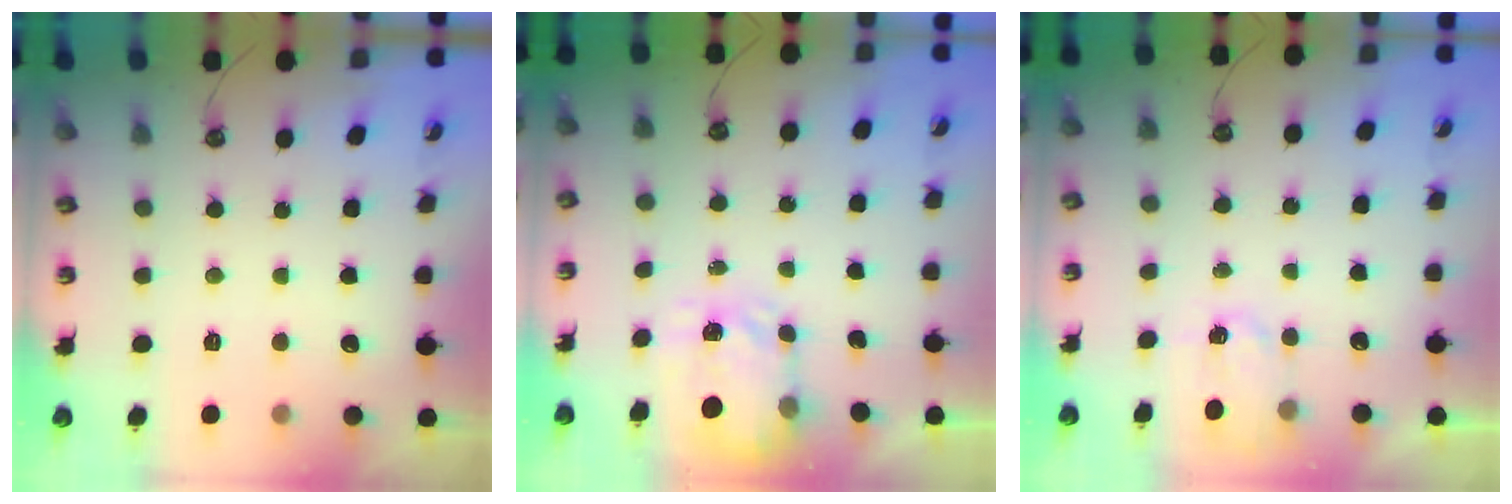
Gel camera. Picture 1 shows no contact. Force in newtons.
{"total": 3.8, "press": 3.8, "slide": 0.6}
{"total": 2.9, "press": 2.9, "slide": 0.4}